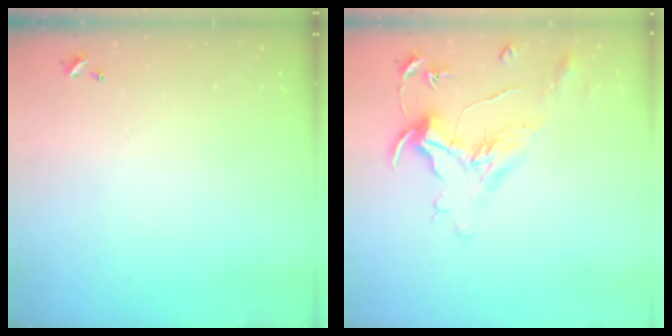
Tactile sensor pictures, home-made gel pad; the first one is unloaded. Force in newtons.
{"total": 1.6, "press": 1.4, "slide": 0.7}